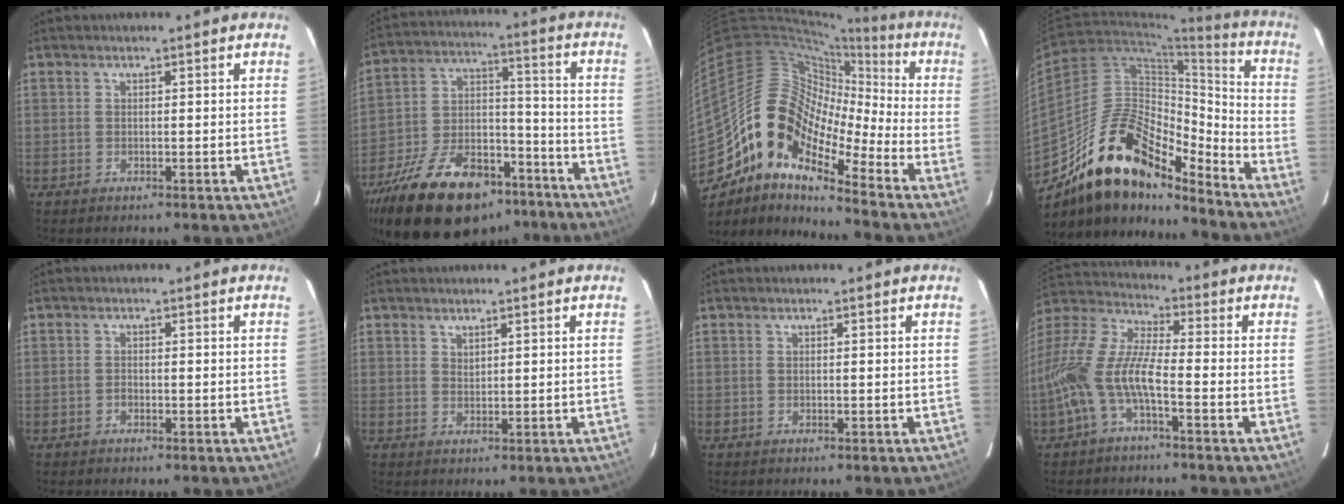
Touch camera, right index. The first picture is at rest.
{"total": 26.0, "force": [-17.8, 12.8, 14.0], "torque": [-0.278, 0.009, -0.269]}
{"total": 15.2, "force": [-8.4, 7.9, 9.9], "torque": [-0.162, 0.010, -0.182]}
{"total": 20.1, "force": [-15.8, 7.2, 10.0], "torque": [-0.174, 0.022, -0.281]}
{"total": 0.8, "force": [-0.5, 0.5, 0.3], "torque": [-0.006, 0.002, -0.011]}
{"total": 1.1, "force": [1.0, 0.4, 0.3], "torque": [-0.003, 0.001, 0.019]}
{"total": 0.0}
{"total": 13.3, "force": [-4.7, 3.7, 11.8], "torque": [-0.249, -0.001, -0.101]}